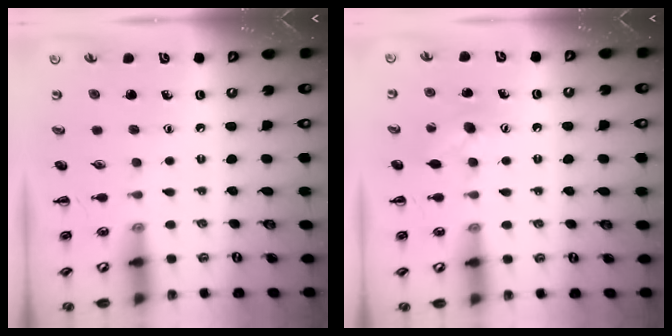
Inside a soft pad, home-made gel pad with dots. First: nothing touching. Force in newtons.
{"total": 7.2, "press": 7.1, "slide": 1.2}